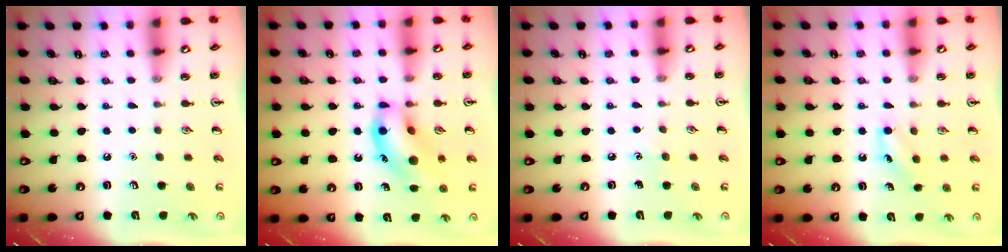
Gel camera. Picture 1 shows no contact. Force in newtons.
{"total": 14.9, "press": 14.6, "slide": 3.0}
{"total": 3.6, "press": 3.4, "slide": 1.2}
{"total": 6.0, "press": 5.8, "slide": 1.7}